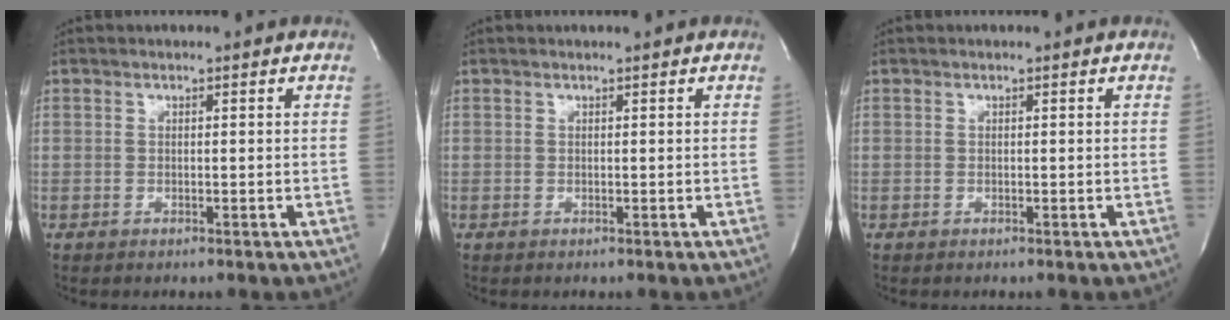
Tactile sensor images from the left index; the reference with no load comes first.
{"total": 0.0}
{"total": 0.0}